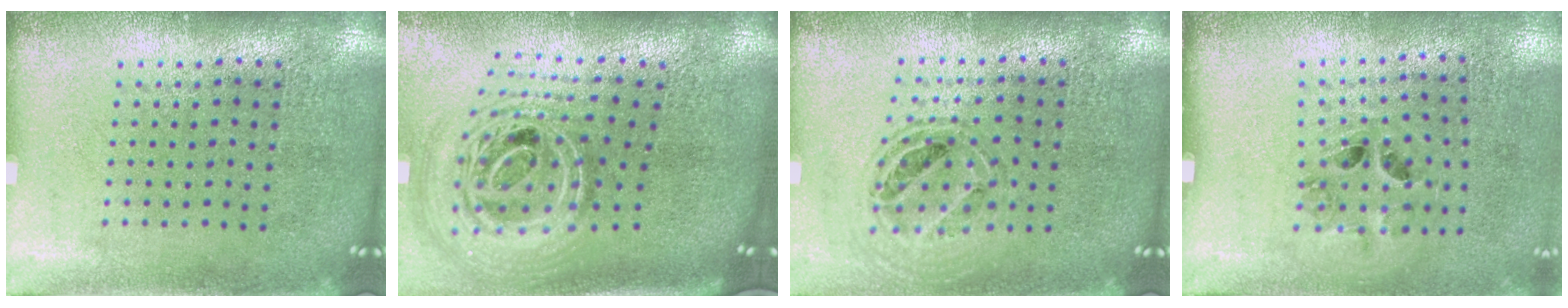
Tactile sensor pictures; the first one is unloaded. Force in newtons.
{"total": 2.9, "press": 2.0, "slide": 2.1}
{"total": 0.7, "press": 0.7, "slide": 0.1}
{"total": 1.3, "press": 0.6, "slide": 1.1}